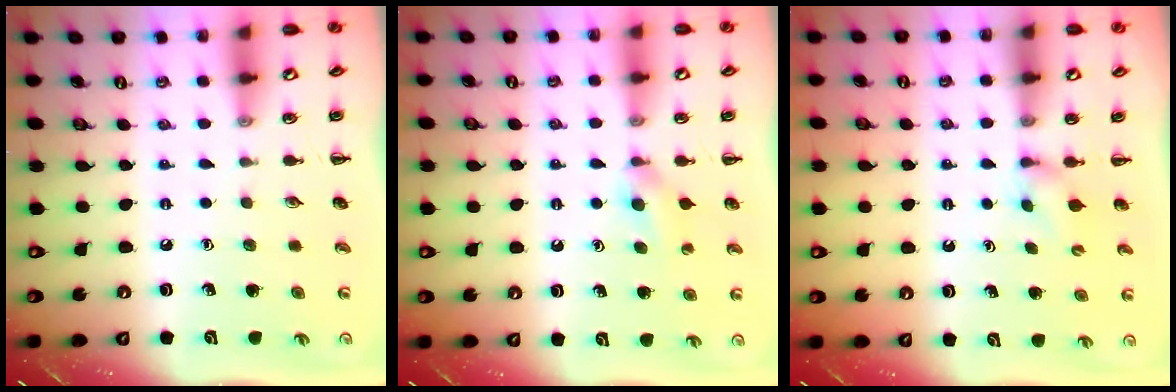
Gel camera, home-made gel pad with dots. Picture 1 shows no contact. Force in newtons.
{"total": 4.9, "press": 4.6, "slide": 1.8}
{"total": 2.5, "press": 2.3, "slide": 1.0}